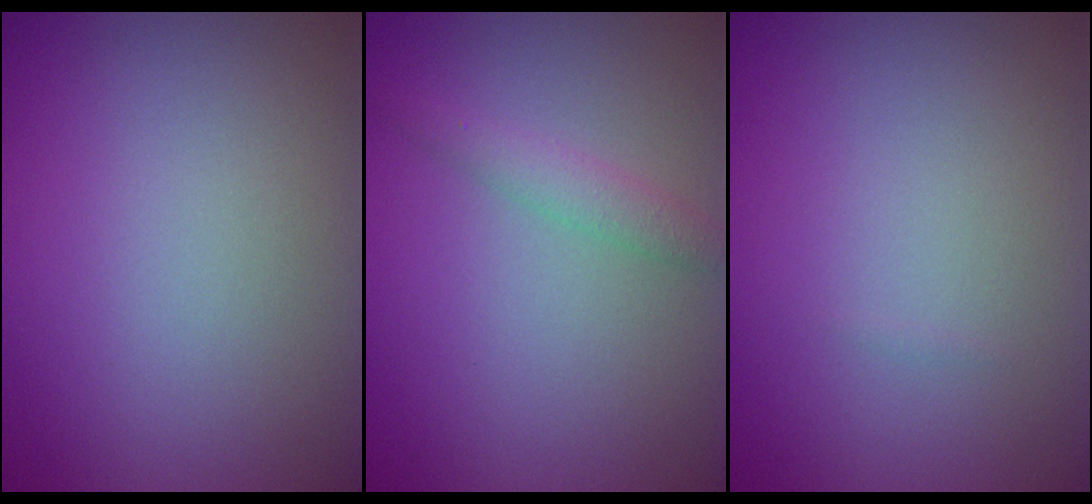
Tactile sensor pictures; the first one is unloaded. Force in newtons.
{"total": 1.6, "press": 1.6, "slide": 0.0}
{"total": 0.0}